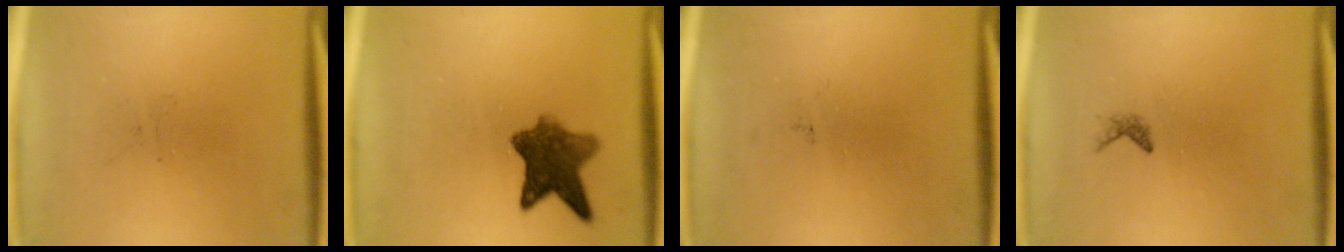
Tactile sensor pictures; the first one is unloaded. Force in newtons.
{"total": 7.5}
{"total": 0.0}
{"total": 0.6}